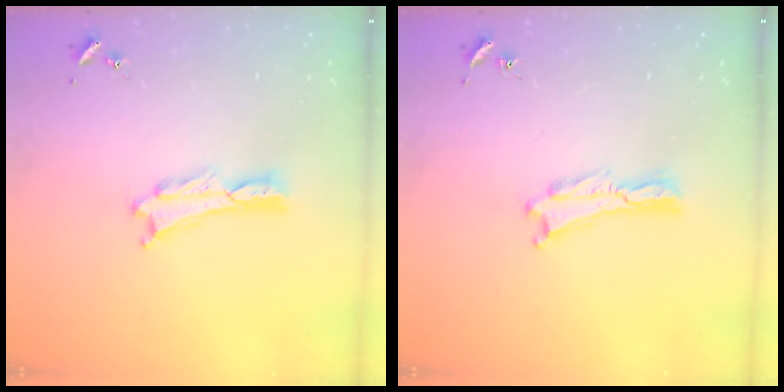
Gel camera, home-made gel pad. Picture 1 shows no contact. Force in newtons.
{"total": 0.0}